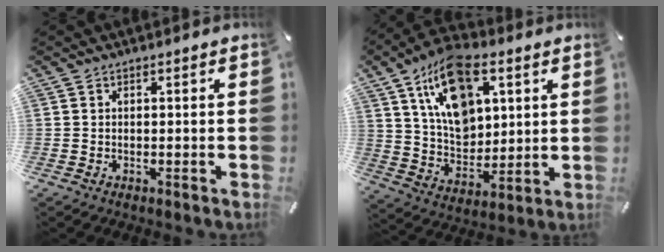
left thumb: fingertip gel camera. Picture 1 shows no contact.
{"total": 16.9, "force": [7.9, 10.8, 10.4], "torque": [-0.193, -0.023, 0.145]}